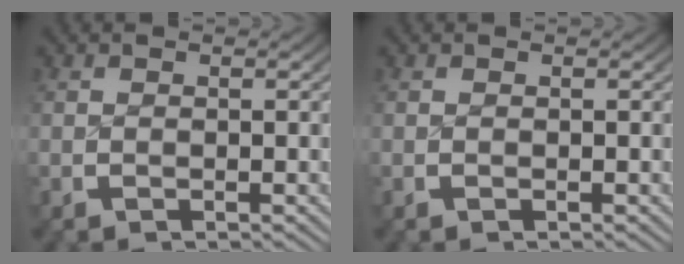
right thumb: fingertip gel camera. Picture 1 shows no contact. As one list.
[{"total": 0.0}]